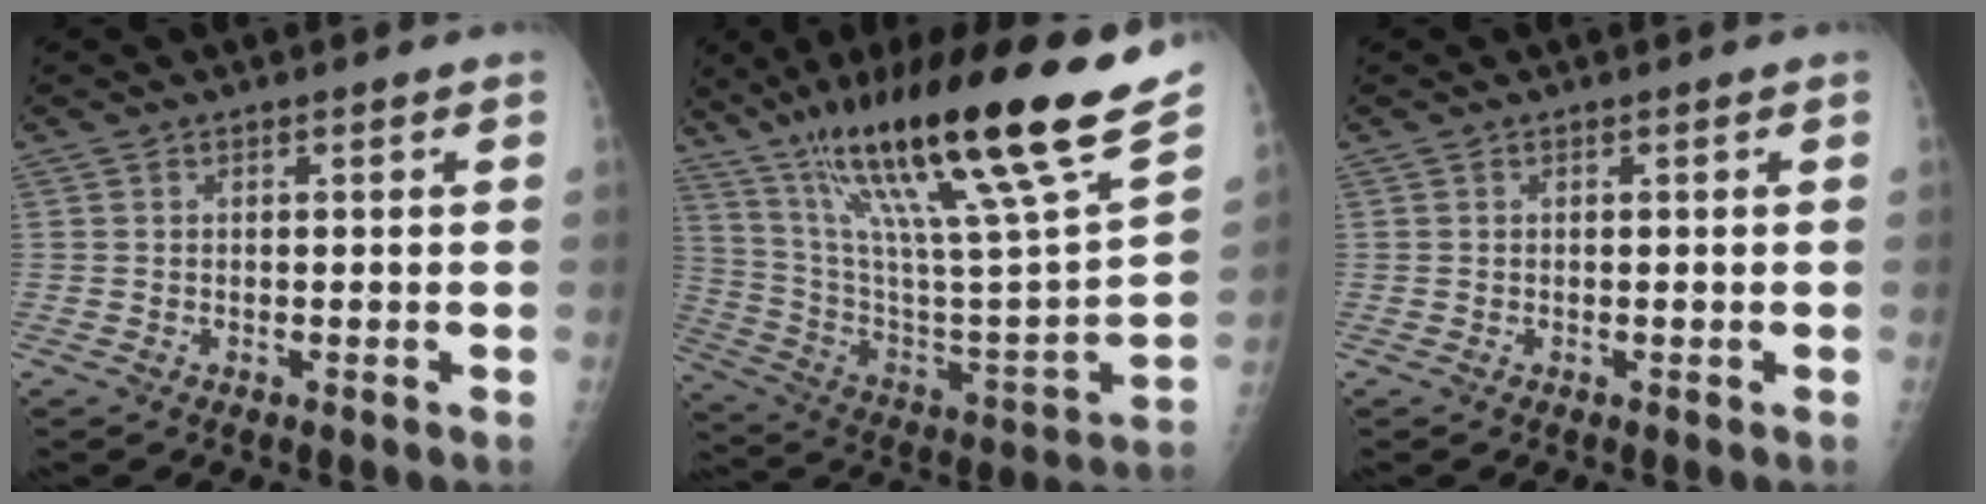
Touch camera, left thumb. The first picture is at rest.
{"total": 33.4, "force": [20.5, 3.8, 26.1], "torque": [-0.421, -0.045, 0.351]}
{"total": 0.0}